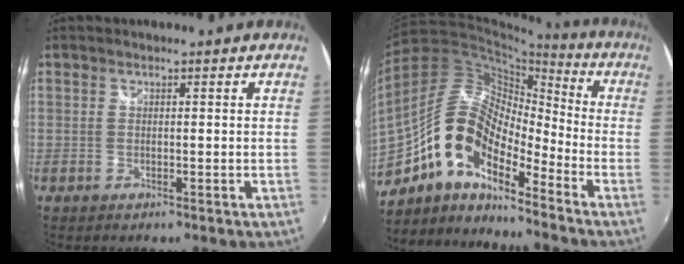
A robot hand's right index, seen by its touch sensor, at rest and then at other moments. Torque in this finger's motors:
{"motor_torque": [1.11, -1.03, 0.83, 0.21]}